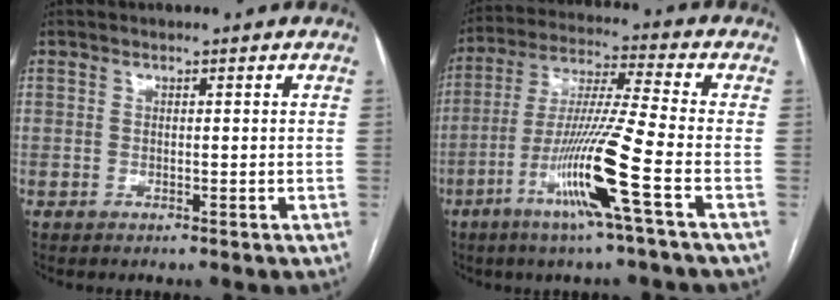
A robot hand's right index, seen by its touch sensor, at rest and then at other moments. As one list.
[{"total": 13.8, "force": [-5.6, -1.7, 12.5], "torque": [-0.247, -0.017, -0.111]}]